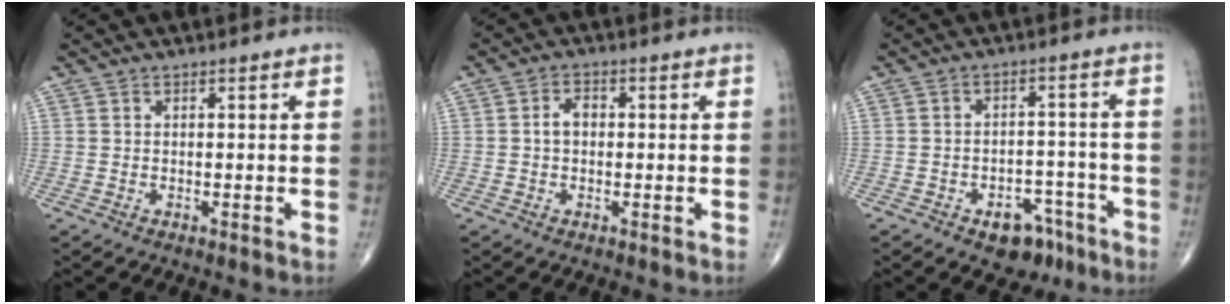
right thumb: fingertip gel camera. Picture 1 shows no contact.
{"total": 2.9, "force": [0.0, 2.0, 2.0], "torque": [-0.030, 0.012, -0.005]}
{"total": 7.8, "force": [-4.8, 4.8, 3.8], "torque": [-0.022, 0.044, -0.063]}